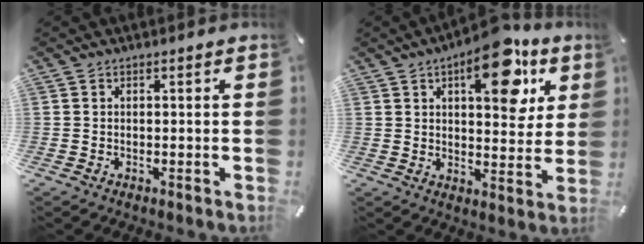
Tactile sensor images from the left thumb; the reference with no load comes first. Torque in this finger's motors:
{"motor_torque": [1.33, 1.88, 1.84, -0.93, 0.43]}